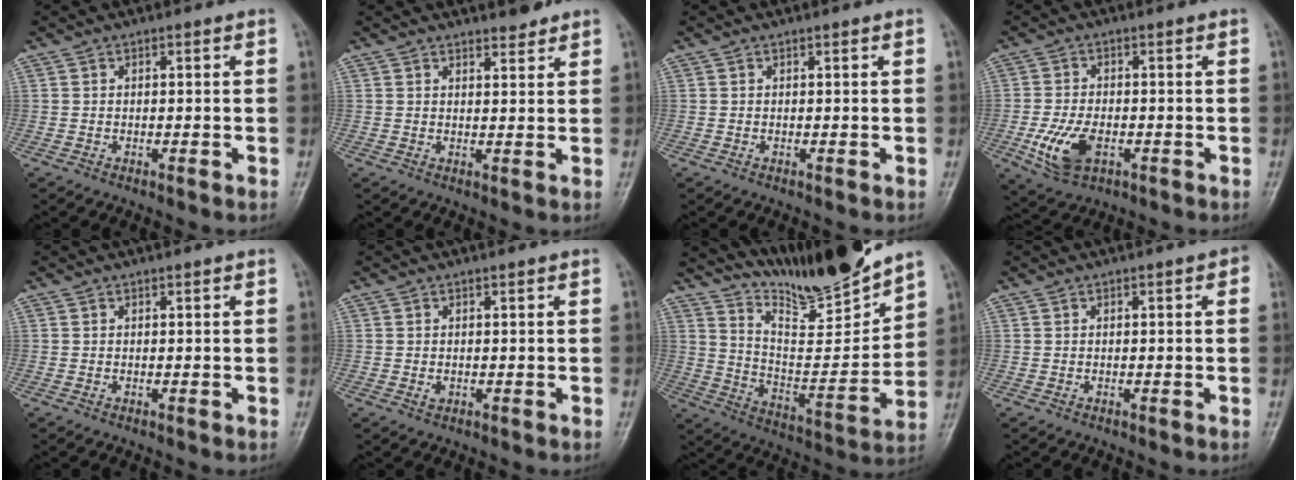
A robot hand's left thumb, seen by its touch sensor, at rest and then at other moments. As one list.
[{"total": 2.2, "force": [2.0, 0.6, 0.8], "torque": [-0.005, -0.015, 0.028]}, {"total": 0.0}, {"total": 7.5, "force": [-2.2, 4.3, 5.7], "torque": [-0.117, 0.001, -0.034]}, {"total": 0.0}, {"total": 0.9, "force": [0.2, 0.6, 0.7], "torque": [-0.009, 0.002, 0.007]}, {"total": 16.0, "force": [14.8, 1.4, 6.1], "torque": [-0.076, -0.103, 0.260]}, {"total": 1.5, "force": [0.4, 0.5, 1.4], "torque": [-0.014, 0.003, 0.001]}]